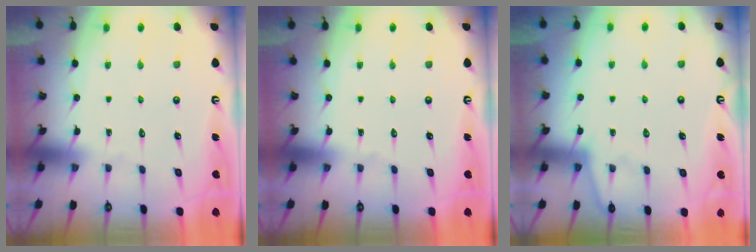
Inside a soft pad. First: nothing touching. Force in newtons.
{"total": 0.0}
{"total": 1.6, "press": 1.5, "slide": 0.3}